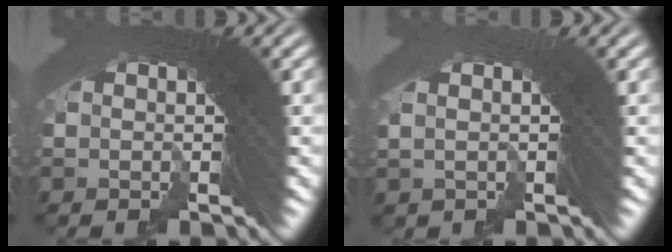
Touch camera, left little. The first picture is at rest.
{"total": 0.8, "force": [0.0, -0.7, 0.4], "torque": [0.005, 0.016, 0.000]}